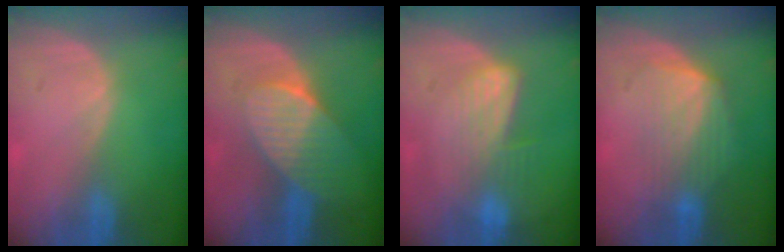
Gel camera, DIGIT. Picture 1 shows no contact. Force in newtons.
{"total": 7.8, "press": 7.0, "slide": 3.4}
{"total": 7.0, "press": 6.1, "slide": 3.5}
{"total": 6.4, "press": 6.4, "slide": 1.0}